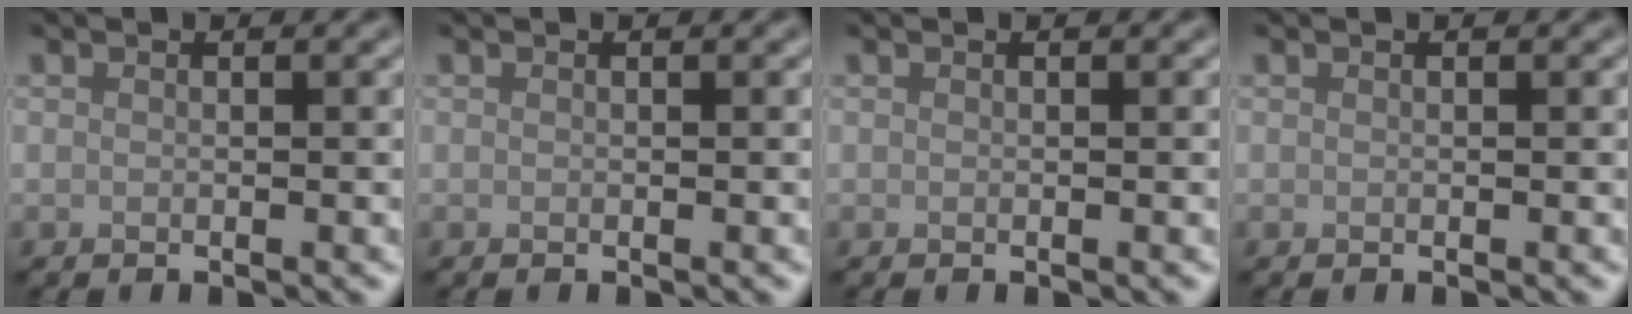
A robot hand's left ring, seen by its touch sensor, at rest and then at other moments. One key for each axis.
{"total": 0.0}
{"total": 0.0}
{"total": 0.0}